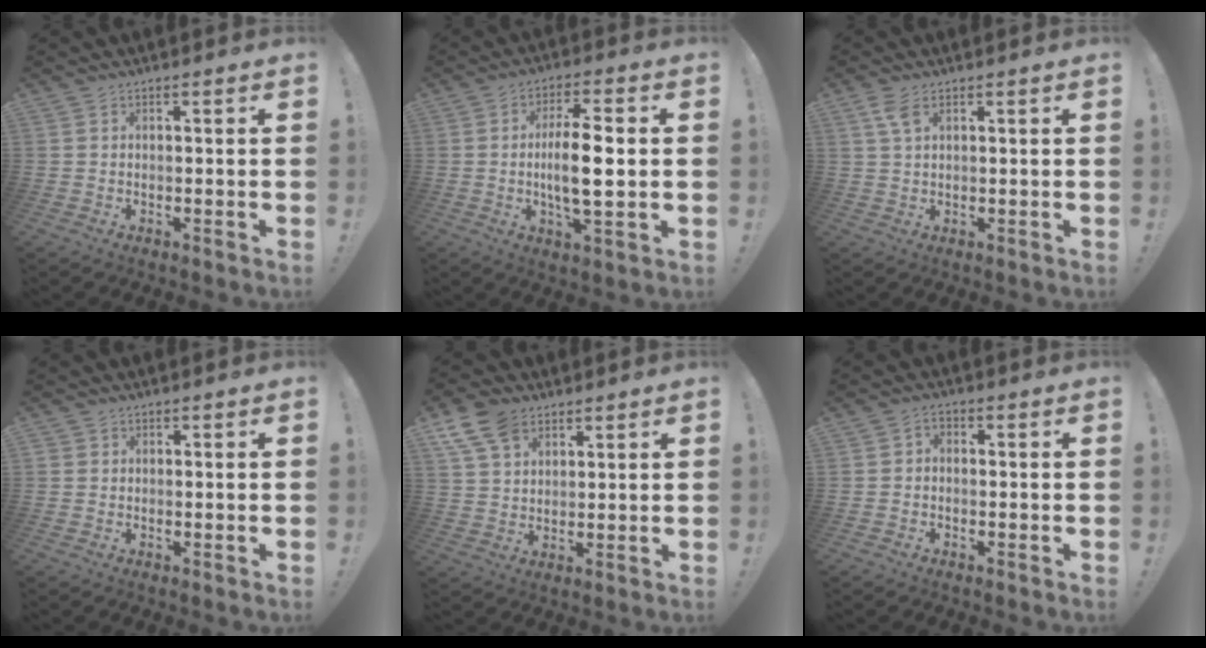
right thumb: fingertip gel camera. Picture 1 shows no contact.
{"total": 12.1, "force": [-0.5, 3.2, 11.7], "torque": [-0.219, 0.000, -0.018]}
{"total": 4.0, "force": [1.9, 1.7, 3.1], "torque": [-0.064, -0.001, 0.036]}
{"total": 0.8, "force": [0.3, 0.8, 0.1], "torque": [-0.009, 0.006, 0.008]}
{"total": 9.9, "force": [6.1, 6.4, 4.6], "torque": [-0.085, -0.020, 0.121]}
{"total": 1.9, "force": [-1.2, 0.9, 1.2], "torque": [-0.019, 0.007, -0.023]}